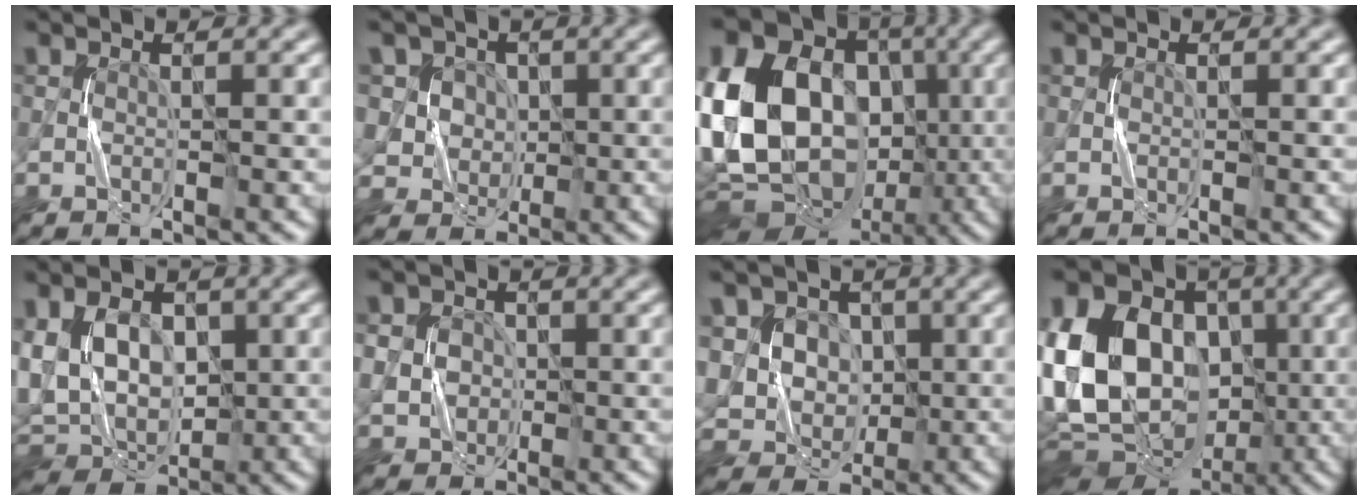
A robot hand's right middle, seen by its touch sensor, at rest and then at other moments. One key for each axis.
{"total": 6.5, "fx": 2.5, "fy": 5.8, "fz": 1.4, "tx": -0.027, "ty": 0.025, "tz": 0.030}
{"total": 21.7, "fx": 0.6, "fy": 17.2, "fz": 13.2, "tx": -0.271, "ty": 0.016, "tz": -0.023}
{"total": 0.0}
{"total": 7.3, "fx": 0.7, "fy": 5.4, "fz": 4.8, "tx": -0.095, "ty": -0.007, "tz": 0.009}
{"total": 3.3, "fx": 0.1, "fy": 3.1, "fz": 1.3, "tx": -0.012, "ty": 0.003, "tz": -0.008}
{"total": 8.0, "fx": 1.3, "fy": 7.3, "fz": 3.1, "tx": -0.051, "ty": 0.029, "tz": 0.003}
{"total": 19.6, "fx": 0.0, "fy": 14.7, "fz": 12.9, "tx": -0.248, "ty": 0.033, "tz": -0.026}